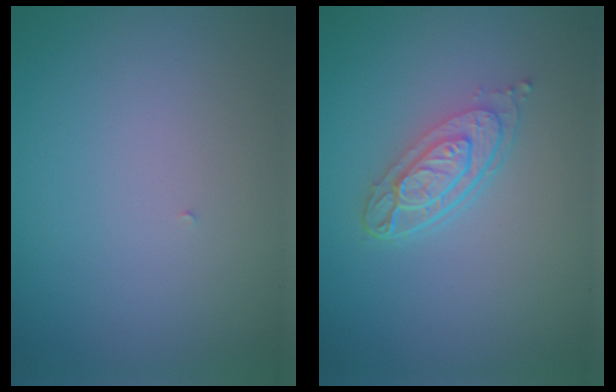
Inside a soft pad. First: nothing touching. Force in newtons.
{"total": 3.9, "press": 2.9, "slide": 2.7}